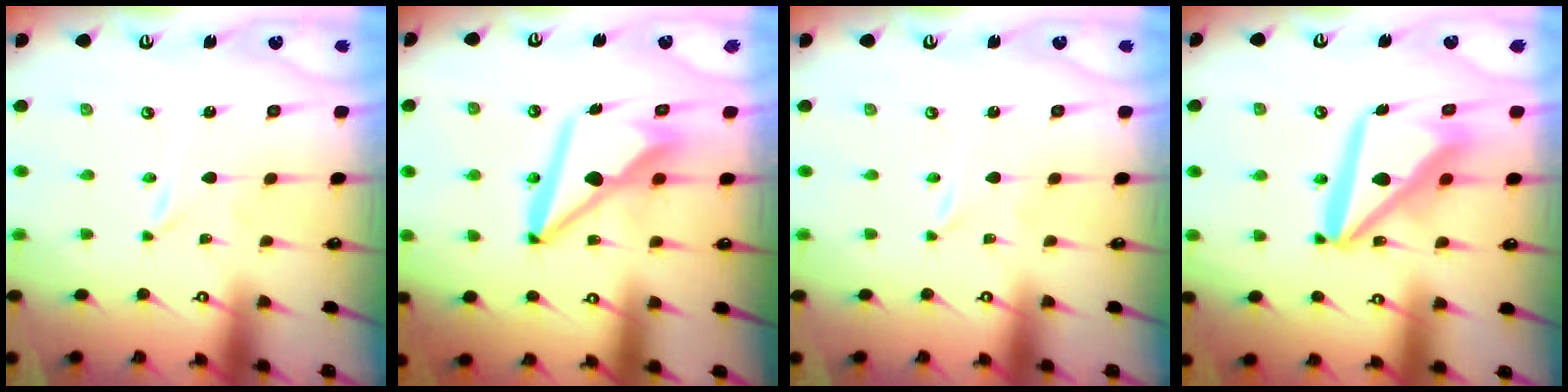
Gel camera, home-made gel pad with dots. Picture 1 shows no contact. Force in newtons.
{"total": 11.9, "press": 11.8, "slide": 1.3}
{"total": 0.0}
{"total": 15.6, "press": 15.5, "slide": 2.1}